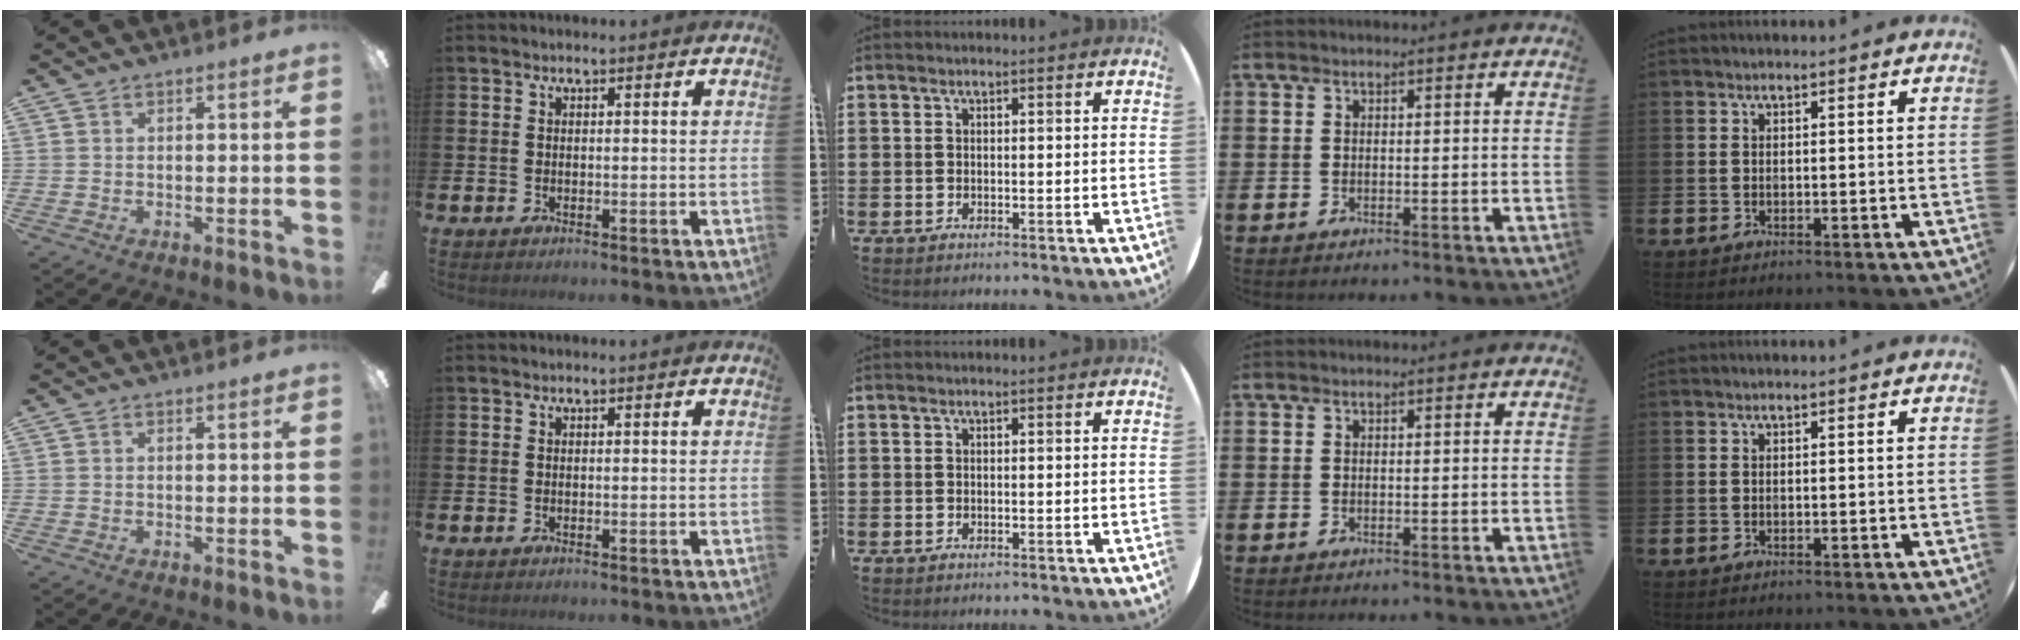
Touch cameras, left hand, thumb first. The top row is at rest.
{}